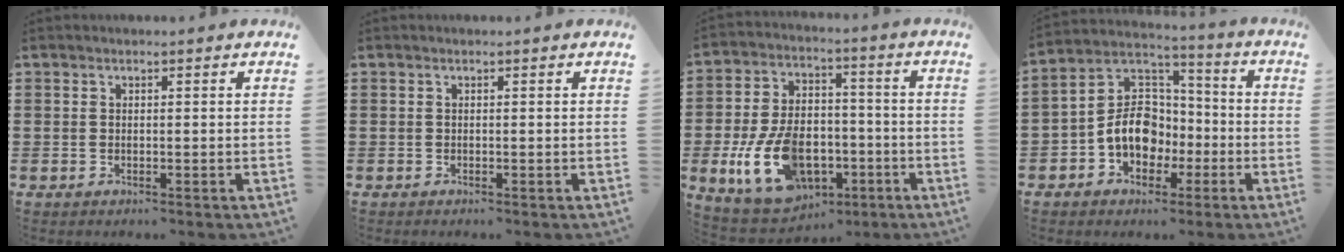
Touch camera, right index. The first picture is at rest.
{"total": 0.0}
{"total": 14.9, "force": [-4.1, 9.8, 10.4], "torque": [-0.216, 0.008, -0.071]}
{"total": 10.1, "force": [-3.0, 7.8, 5.8], "torque": [-0.140, 0.016, -0.062]}